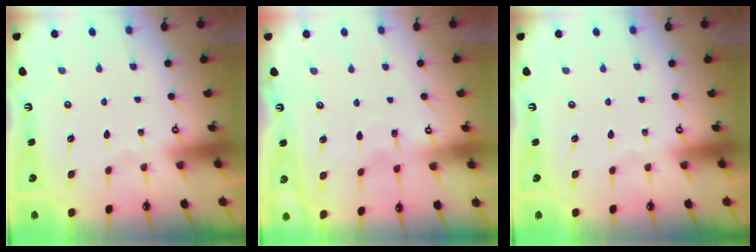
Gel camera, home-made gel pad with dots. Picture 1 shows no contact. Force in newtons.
{"total": 7.0, "press": 7.0, "slide": 0.5}
{"total": 0.0}